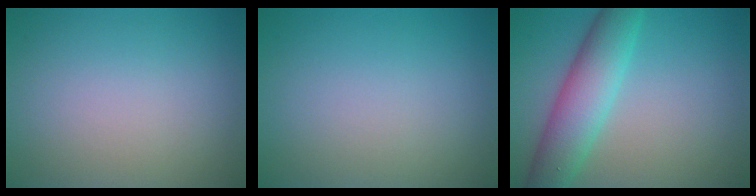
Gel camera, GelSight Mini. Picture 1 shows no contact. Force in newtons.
{"total": 0.0}
{"total": 6.2, "press": 6.2, "slide": 0.2}